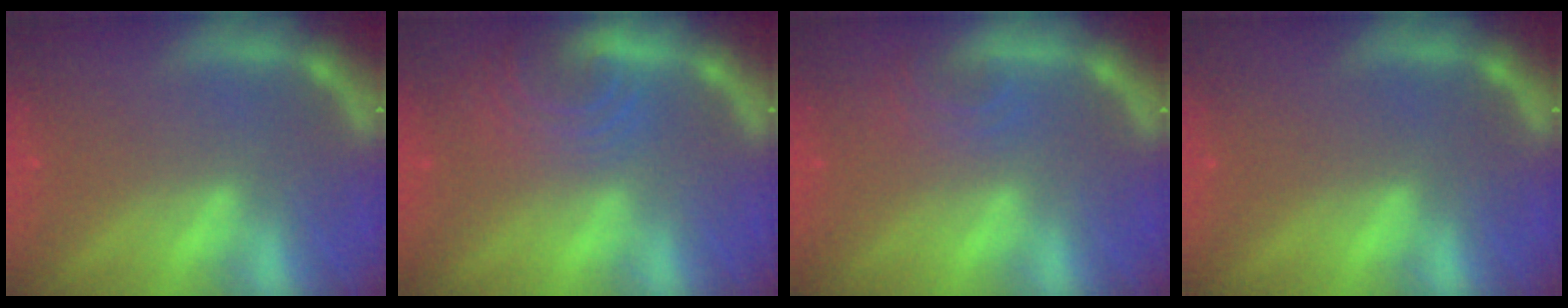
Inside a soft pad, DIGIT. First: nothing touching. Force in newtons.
{"total": 5.5}
{"total": 2.4}
{"total": 0.0}